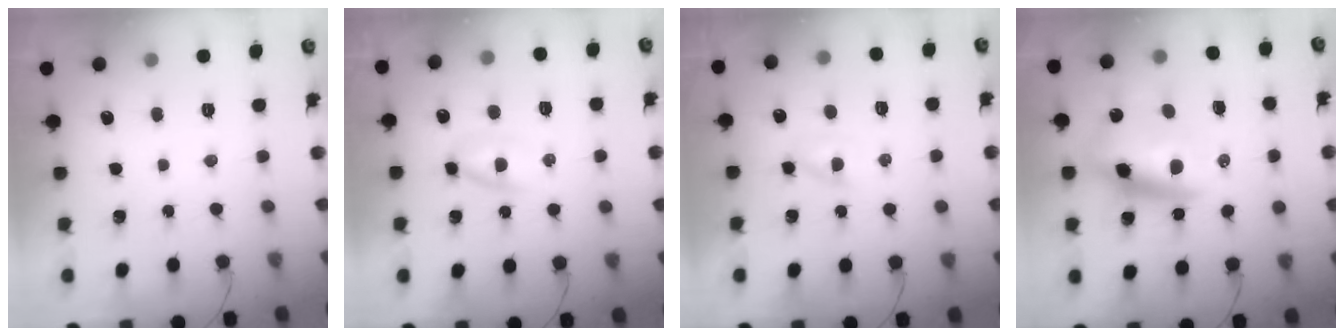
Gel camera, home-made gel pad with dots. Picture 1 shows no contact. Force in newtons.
{"total": 3.3, "press": 3.2, "slide": 0.9}
{"total": 1.6, "press": 1.5, "slide": 0.7}
{"total": 11.7, "press": 11.3, "slide": 2.8}